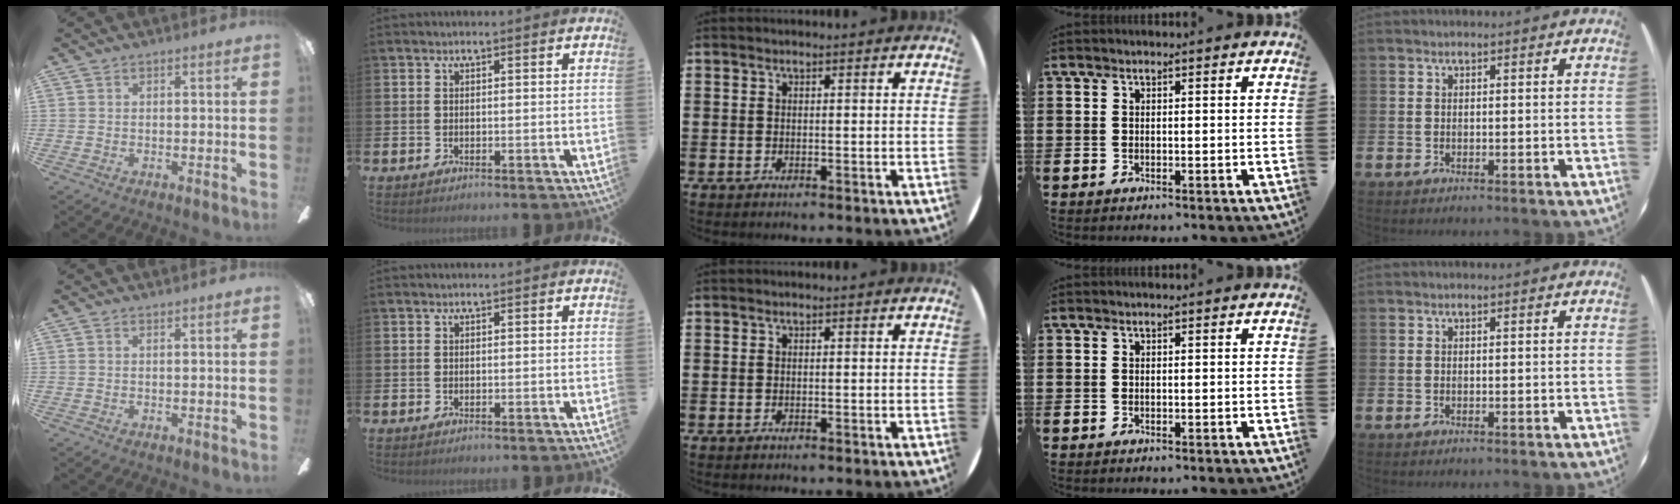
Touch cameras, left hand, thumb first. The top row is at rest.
{}